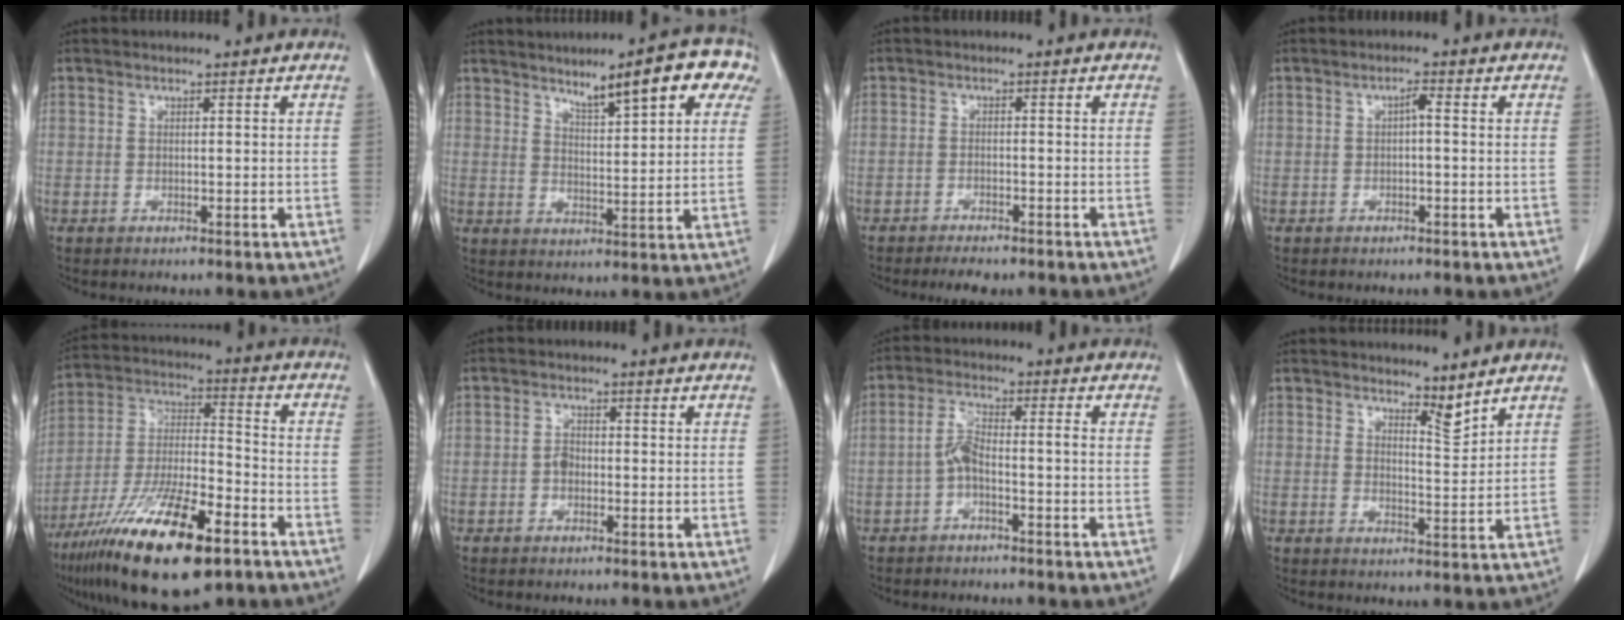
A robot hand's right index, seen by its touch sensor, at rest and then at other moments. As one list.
[{"total": 11.0, "force": [6.1, 2.0, 8.9], "torque": [-0.117, 0.015, 0.085]}, {"total": 4.8, "force": [-4.0, 1.4, 2.1], "torque": [-0.024, -0.004, -0.055]}, {"total": 1.4, "force": [-0.1, 0.2, 1.4], "torque": [-0.023, 0.004, 0.000]}, {"total": 21.0, "force": [-12.5, 4.7, 16.2], "torque": [-0.303, -0.033, -0.220]}, {"total": 1.6, "force": [-0.5, 1.1, 1.0], "torque": [-0.020, 0.006, -0.008]}, {"total": 4.1, "force": [-1.6, 0.8, 3.7], "torque": [-0.083, 0.019, -0.029]}, {"total": 3.1, "force": [2.9, 0.3, 1.0], "torque": [-0.018, -0.015, 0.050]}]